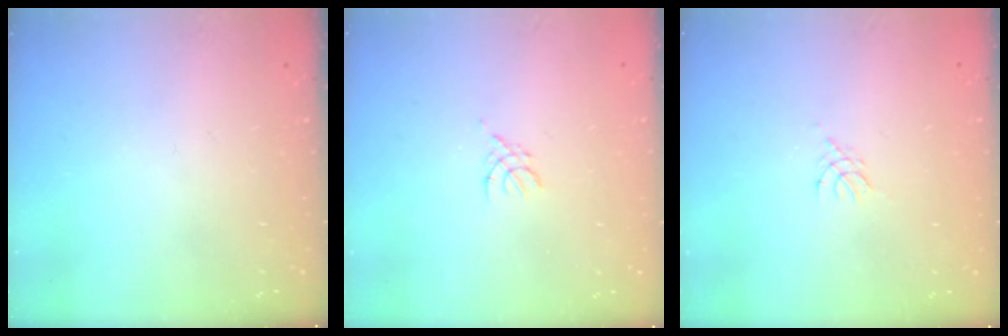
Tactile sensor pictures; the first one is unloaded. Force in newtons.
{"total": 1.8, "press": 1.7, "slide": 0.4}
{"total": 2.8, "press": 2.7, "slide": 0.6}